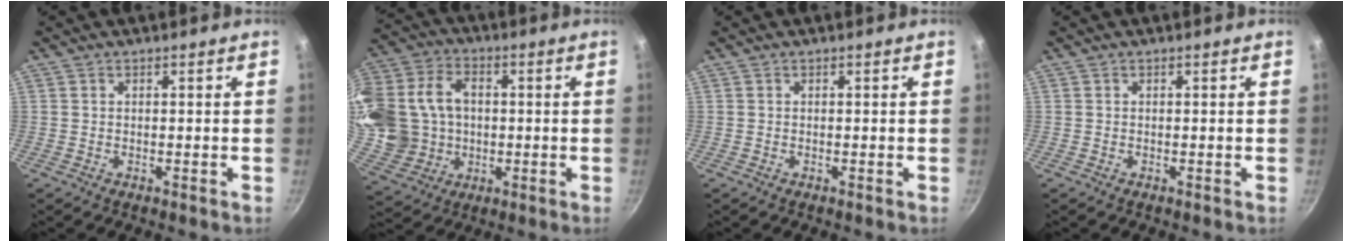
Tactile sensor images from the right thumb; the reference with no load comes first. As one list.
[{"total": 23.7, "force": [1.2, 19.3, 13.7], "torque": [-0.311, 0.031, 0.038]}, {"total": 0.0}, {"total": 0.0}]